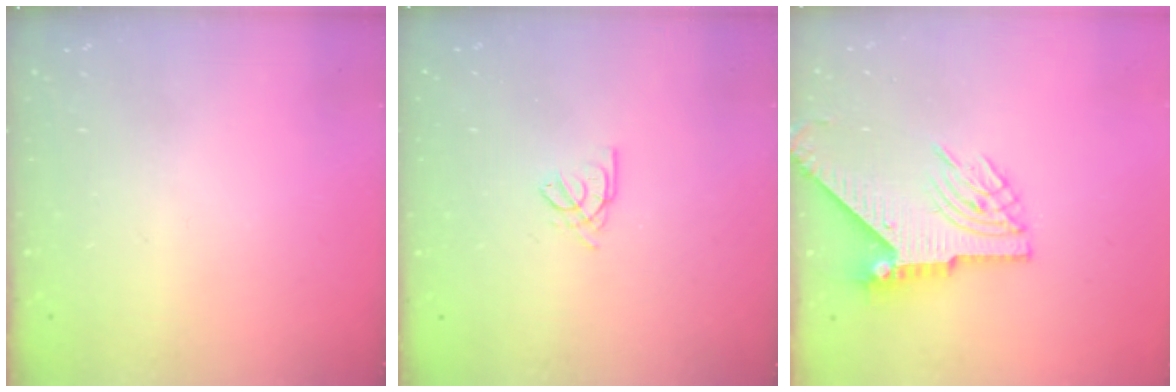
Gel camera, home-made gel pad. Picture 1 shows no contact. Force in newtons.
{"total": 2.0, "press": 2.0, "slide": 0.4}
{"total": 8.8, "press": 8.7, "slide": 1.3}